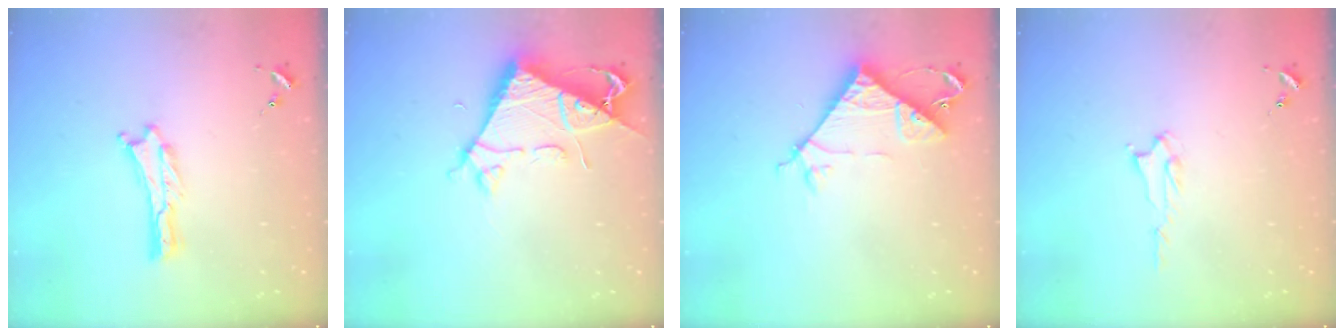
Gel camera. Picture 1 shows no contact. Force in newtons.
{"total": 7.2, "press": 7.2, "slide": 0.7}
{"total": 7.7, "press": 7.7, "slide": 0.7}
{"total": 2.2, "press": 2.2, "slide": 0.4}